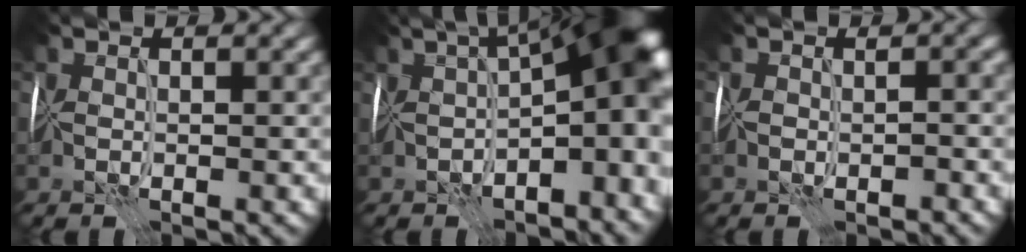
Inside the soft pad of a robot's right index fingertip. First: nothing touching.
{"total": 14.0, "force": [-1.1, 6.1, 12.6], "torque": [-0.158, 0.004, -0.003]}
{"total": 1.4, "force": [-0.8, 1.0, 0.3], "torque": [0.008, 0.008, -0.015]}